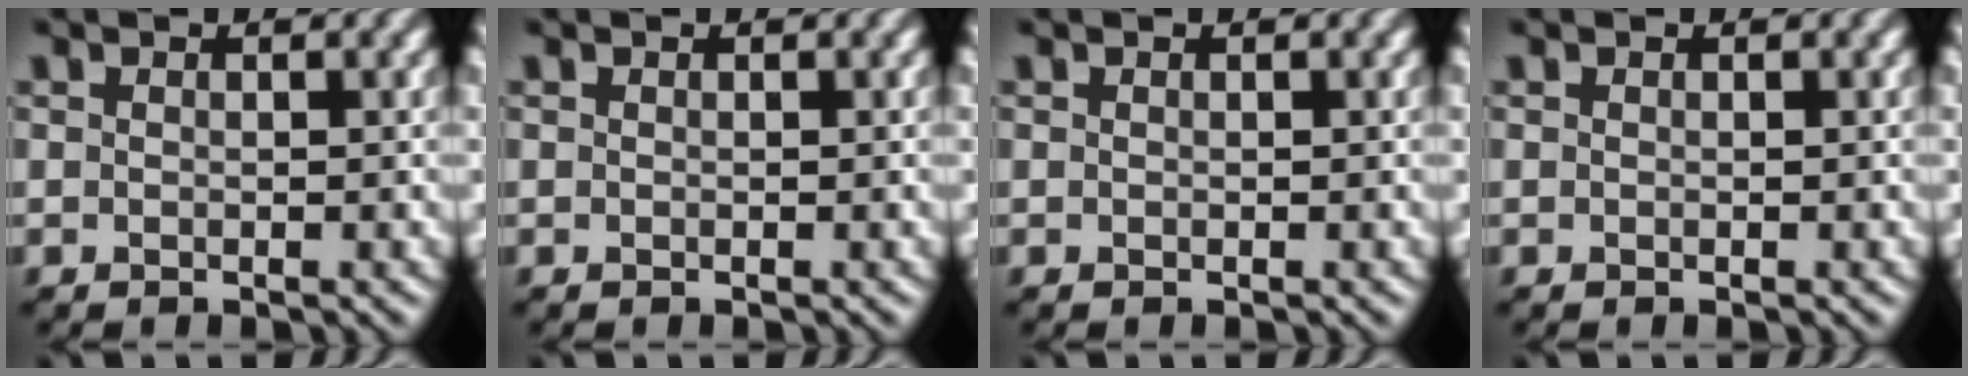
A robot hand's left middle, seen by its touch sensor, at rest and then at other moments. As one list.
[{"total": 0.0}, {"total": 0.0}, {"total": 0.0}]